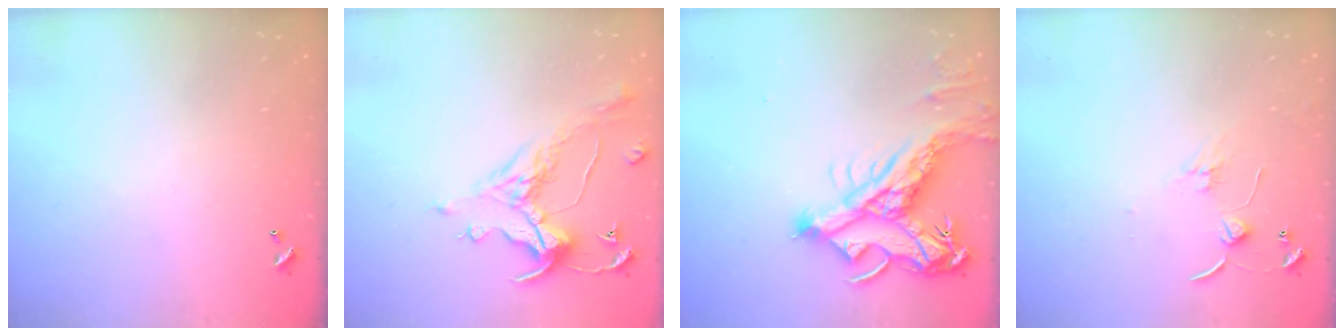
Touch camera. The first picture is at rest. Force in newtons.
{"total": 1.0, "press": 0.2, "slide": 1.0}
{"total": 16.1, "press": 15.9, "slide": 2.7}
{"total": 2.3, "press": 2.3, "slide": 0.1}